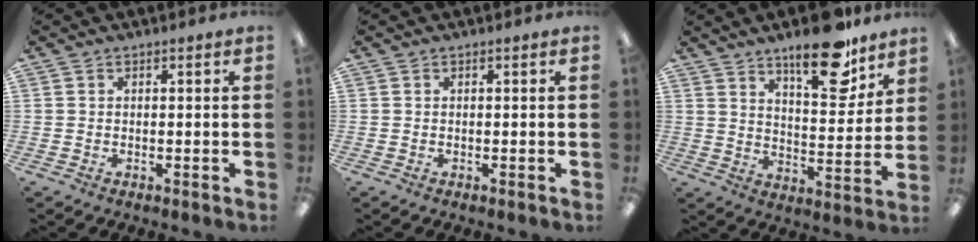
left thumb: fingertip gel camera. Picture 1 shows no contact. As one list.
[{"total": 0.0}, {"total": 16.2, "force": [11.8, 5.6, 9.5], "torque": [-0.128, -0.072, 0.195]}]